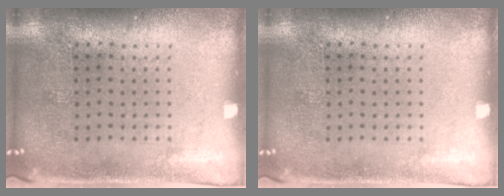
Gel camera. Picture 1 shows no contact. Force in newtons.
{"total": 0.0}